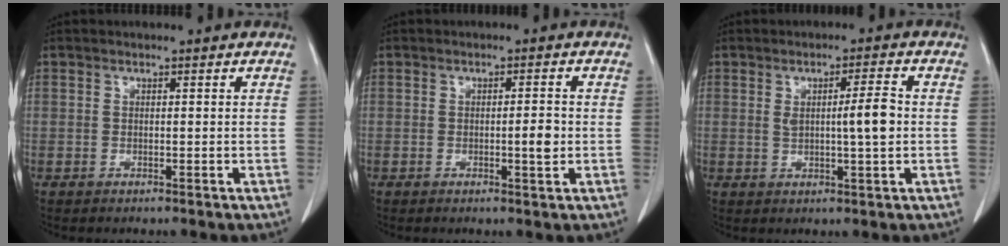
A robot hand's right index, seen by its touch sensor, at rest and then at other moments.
{"total": 2.8, "force": [-0.3, 0.5, 2.7], "torque": [-0.041, -0.001, -0.005]}
{"total": 5.2, "force": [0.4, 0.4, 5.1], "torque": [-0.079, 0.001, 0.005]}